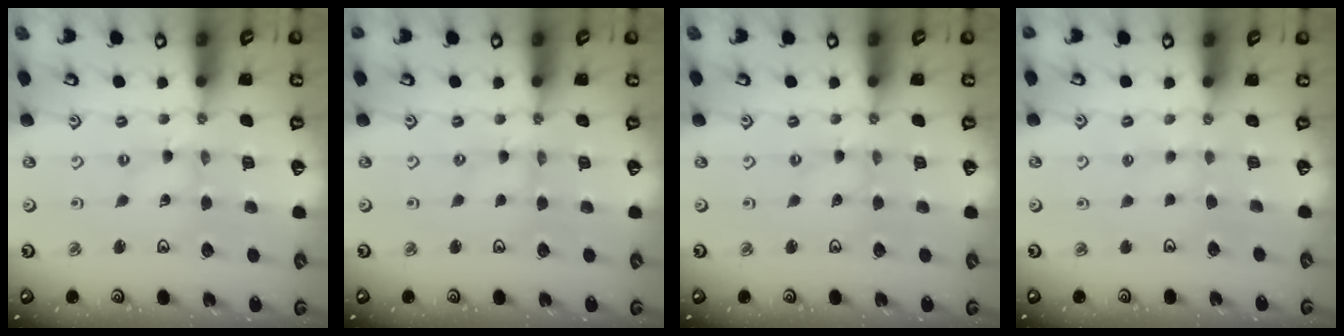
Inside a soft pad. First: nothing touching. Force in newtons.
{"total": 0.0}
{"total": 0.0}
{"total": 1.1, "press": 1.1, "slide": 0.3}